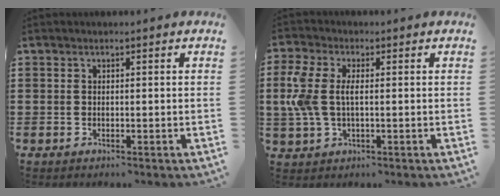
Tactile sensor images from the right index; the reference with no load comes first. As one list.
[{"total": 5.9, "force": [0.3, 3.2, 5.0], "torque": [-0.134, -0.004, -0.005]}]